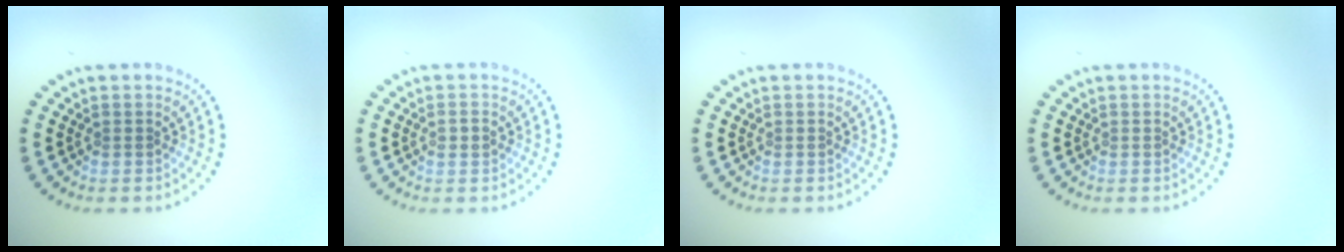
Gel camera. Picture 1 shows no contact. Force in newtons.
{"total": 1.0, "press": 1.0, "slide": 0.2}
{"total": 0.0}
{"total": 0.0}